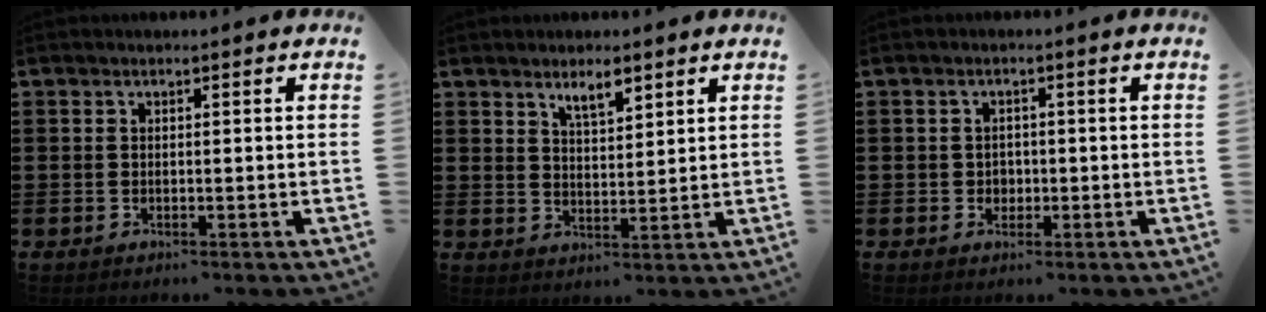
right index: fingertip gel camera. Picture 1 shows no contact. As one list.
[{"total": 3.7, "force": [2.8, 1.1, 2.2], "torque": [-0.032, -0.002, 0.047]}, {"total": 1.4, "force": [-0.3, 1.3, 0.5], "torque": [-0.014, 0.004, -0.007]}]